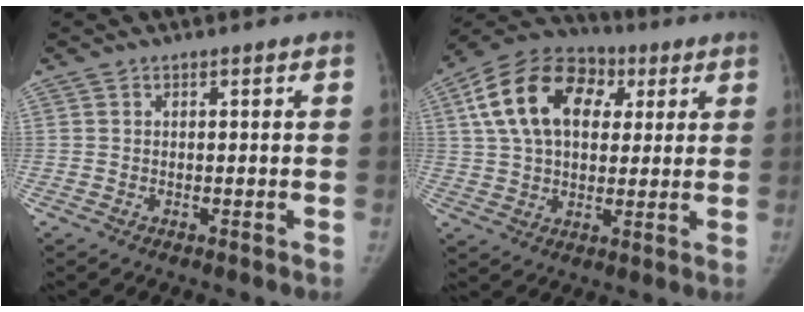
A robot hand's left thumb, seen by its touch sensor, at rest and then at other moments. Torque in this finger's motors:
{"motor_torque": [0.17, 0.87, 1.60, -1.17, 0.50]}